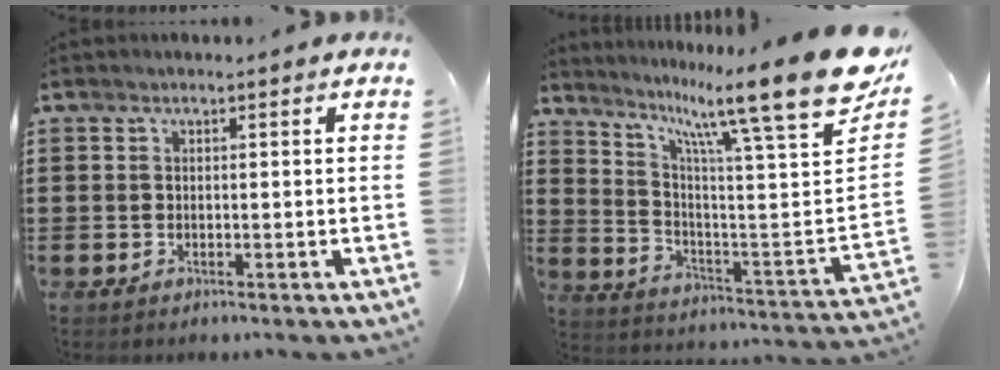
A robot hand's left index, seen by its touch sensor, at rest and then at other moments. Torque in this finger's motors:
{"motor_torque": [2.14, 0.00, 0.74, 0.21]}